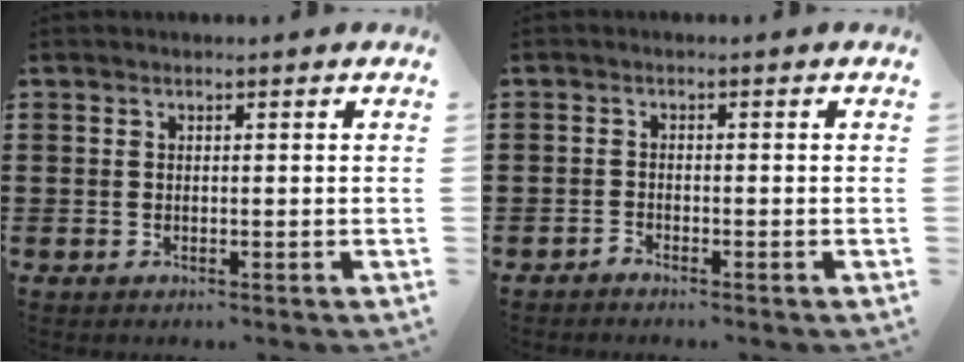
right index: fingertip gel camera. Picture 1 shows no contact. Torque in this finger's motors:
{"motor_torque": [0.61, 1.52, 0.03, -0.01]}